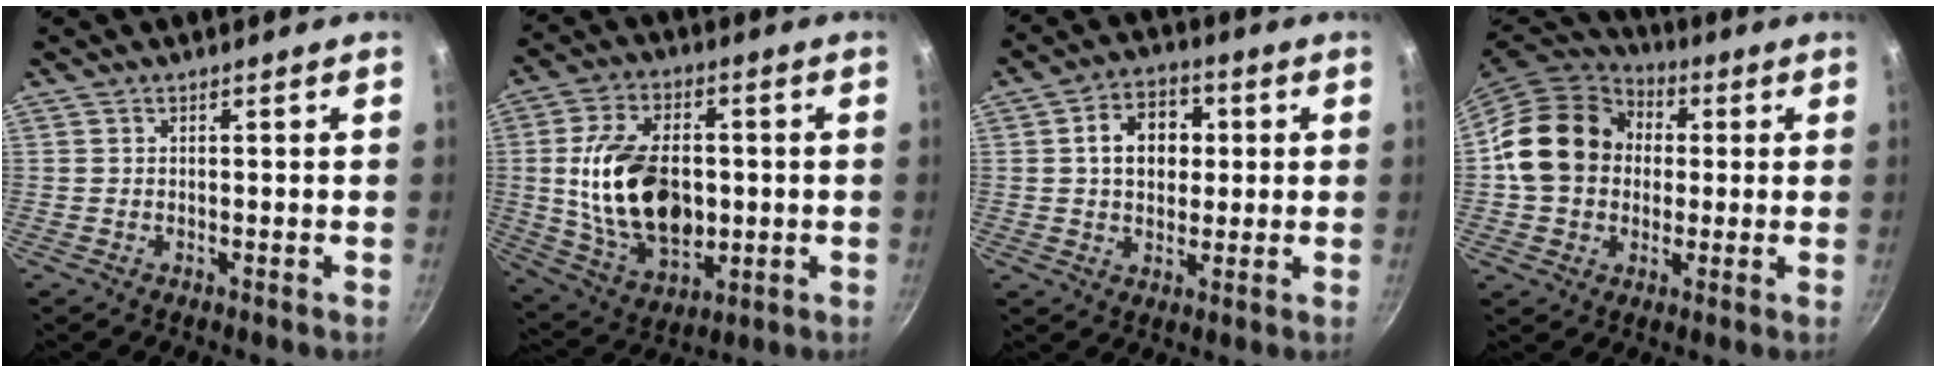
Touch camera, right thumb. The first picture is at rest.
{"total": 19.5, "force": [-0.1, 12.4, 15.0], "torque": [-0.253, 0.005, 0.008]}
{"total": 10.0, "force": [1.6, 7.4, 6.5], "torque": [-0.070, 0.013, 0.015]}
{"total": 17.4, "force": [1.8, 14.3, 9.8], "torque": [-0.148, 0.030, 0.021]}